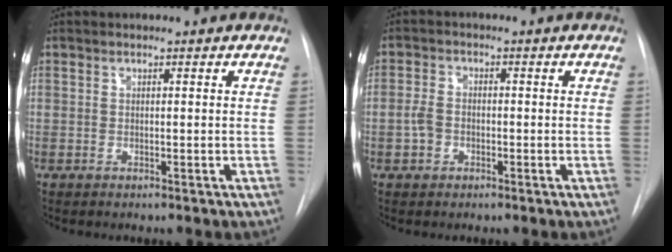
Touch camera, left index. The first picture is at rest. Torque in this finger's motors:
{"motor_torque": [-0.05, 0.10, 0.02, 0.02]}